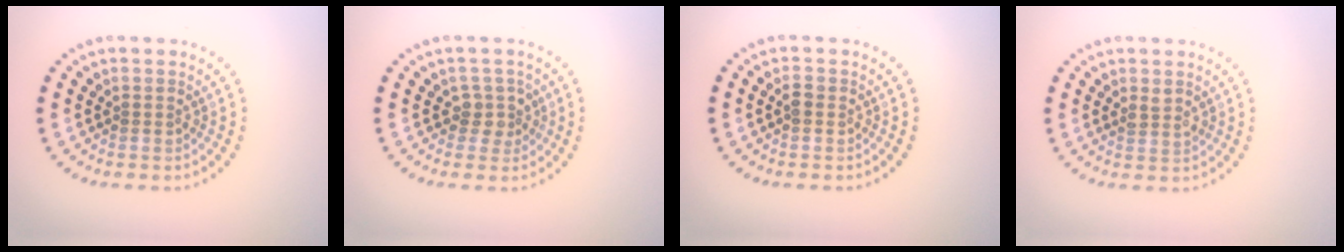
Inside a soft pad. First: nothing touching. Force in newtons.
{"total": 1.9, "press": 1.5, "slide": 1.1}
{"total": 1.2, "press": 1.2, "slide": 0.2}
{"total": 1.1, "press": 0.9, "slide": 0.6}